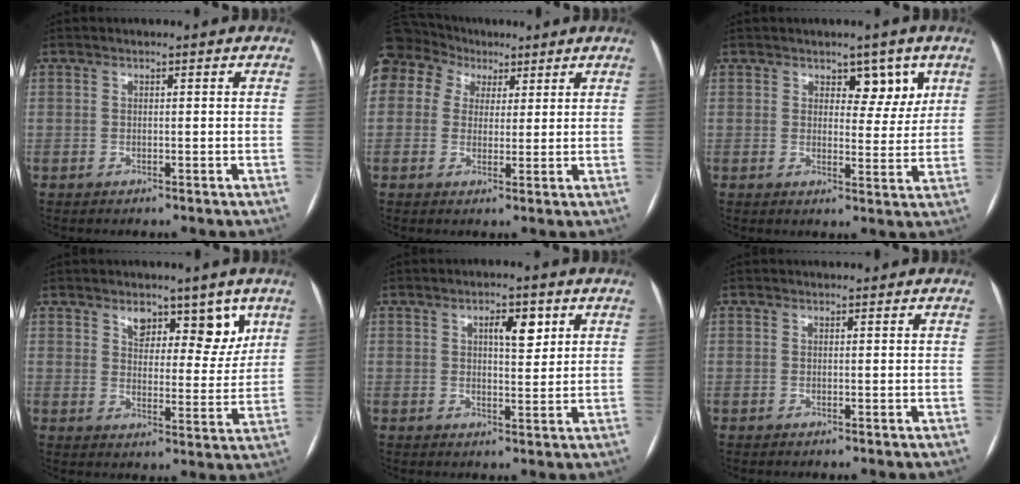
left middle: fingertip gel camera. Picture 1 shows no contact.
{"total": 17.9, "force": [8.4, 14.3, 6.8], "torque": [-0.216, 0.101, 0.165]}
{"total": 4.8, "force": [2.7, 2.7, 2.8], "torque": [-0.018, 0.001, 0.035]}
{"total": 7.9, "force": [5.5, 3.9, 4.1], "torque": [-0.031, -0.004, 0.081]}
{"total": 4.4, "force": [2.1, 1.7, 3.6], "torque": [-0.054, 0.005, 0.032]}
{"total": 0.8, "force": [0.7, 0.4, 0.1], "torque": [-0.008, 0.006, 0.011]}